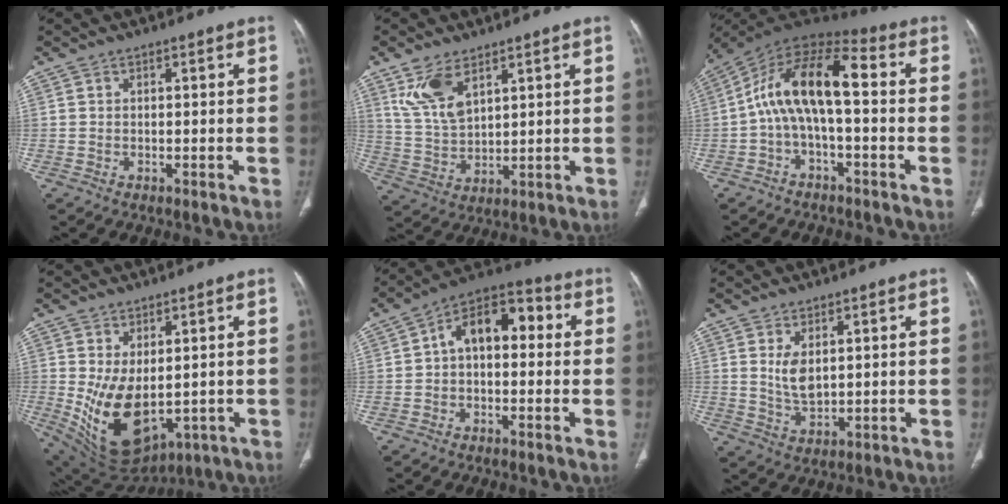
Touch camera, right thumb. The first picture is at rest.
{"total": 8.8, "force": [5.0, 4.3, 5.8], "torque": [-0.109, -0.020, 0.114]}
{"total": 13.4, "force": [-0.6, 5.8, 12.1], "torque": [-0.214, 0.055, -0.025]}
{"total": 13.3, "force": [-0.6, 7.7, 10.8], "torque": [-0.174, -0.020, 0.025]}
{"total": 11.3, "force": [1.1, 6.9, 8.9], "torque": [-0.111, 0.040, 0.002]}
{"total": 4.9, "force": [1.4, 2.6, 3.9], "torque": [-0.069, -0.015, 0.038]}